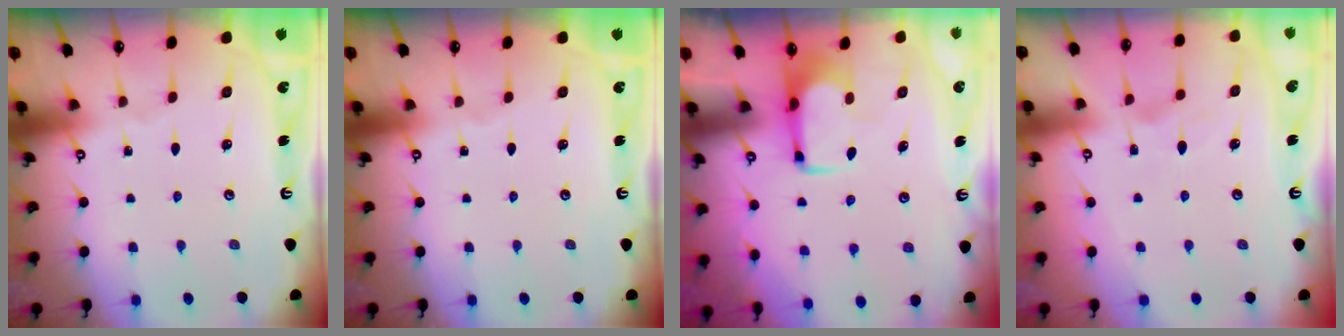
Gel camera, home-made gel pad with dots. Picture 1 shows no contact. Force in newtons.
{"total": 0.0}
{"total": 1.8, "press": 1.7, "slide": 0.5}
{"total": 2.0, "press": 1.6, "slide": 1.2}